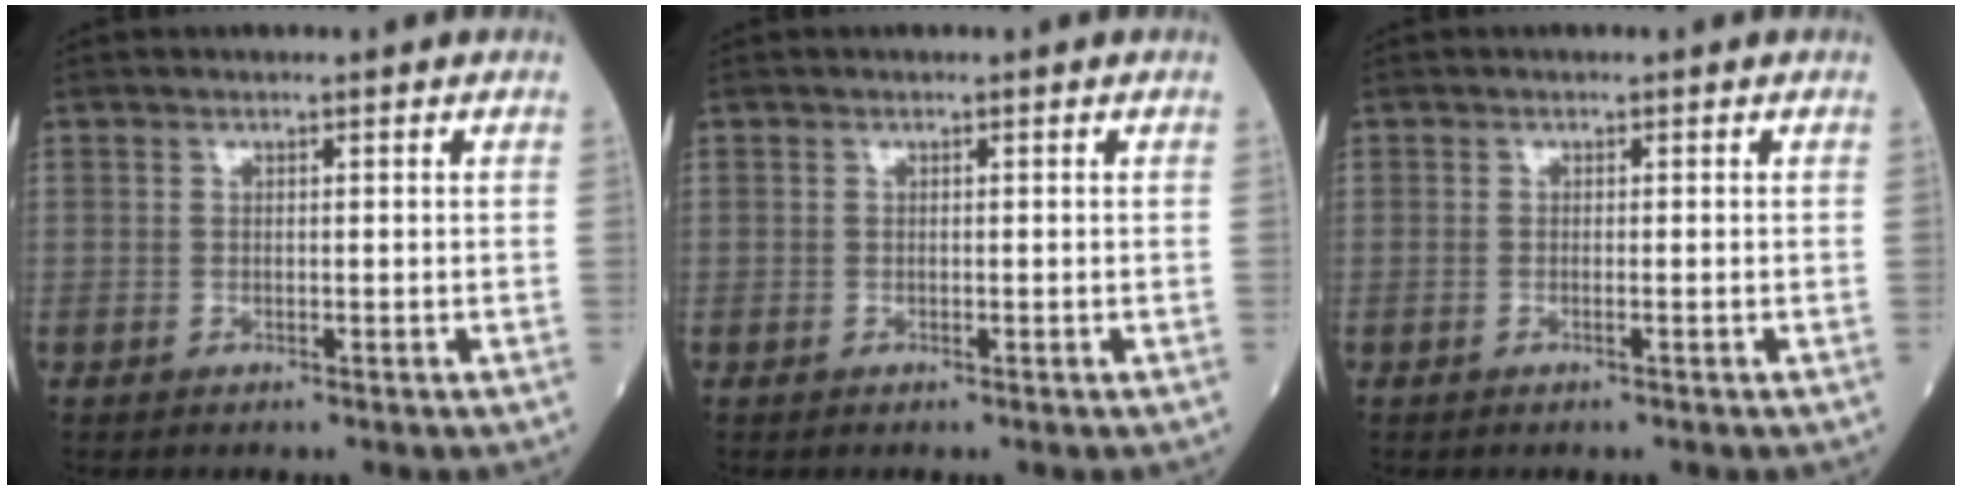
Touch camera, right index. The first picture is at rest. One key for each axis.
{"total": 0.0}
{"total": 0.0}